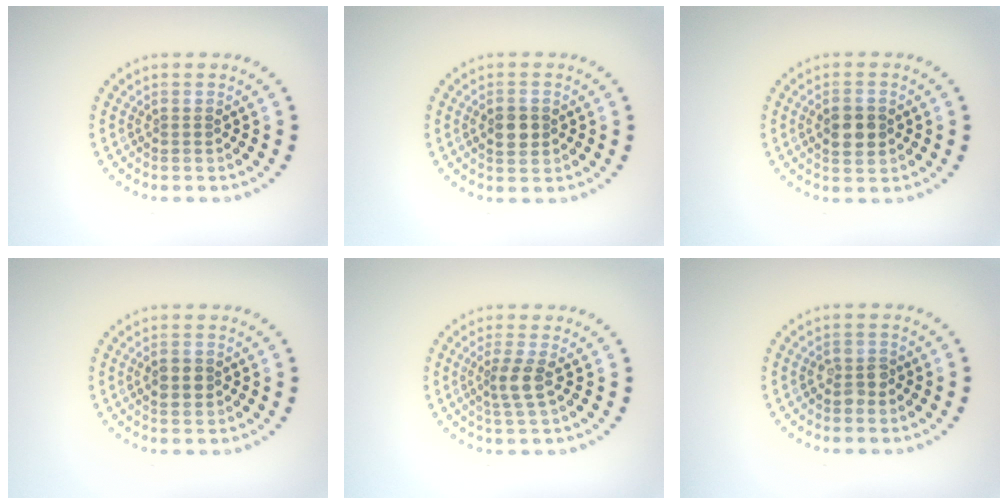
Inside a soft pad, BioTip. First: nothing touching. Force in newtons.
{"total": 2.9, "press": 2.9, "slide": 0.0}
{"total": 2.9, "press": 2.9, "slide": 0.1}
{"total": 2.3, "press": 2.3, "slide": 0.1}
{"total": 2.3, "press": 1.7, "slide": 1.5}
{"total": 1.7, "press": 1.7, "slide": 0.3}